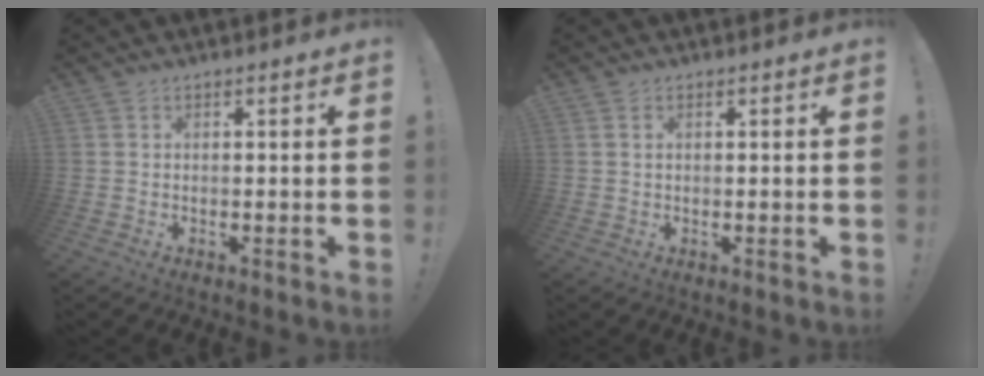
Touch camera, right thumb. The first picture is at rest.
{"total": 1.1, "force": [0.6, 0.7, 0.7], "torque": [-0.009, -0.001, 0.009]}